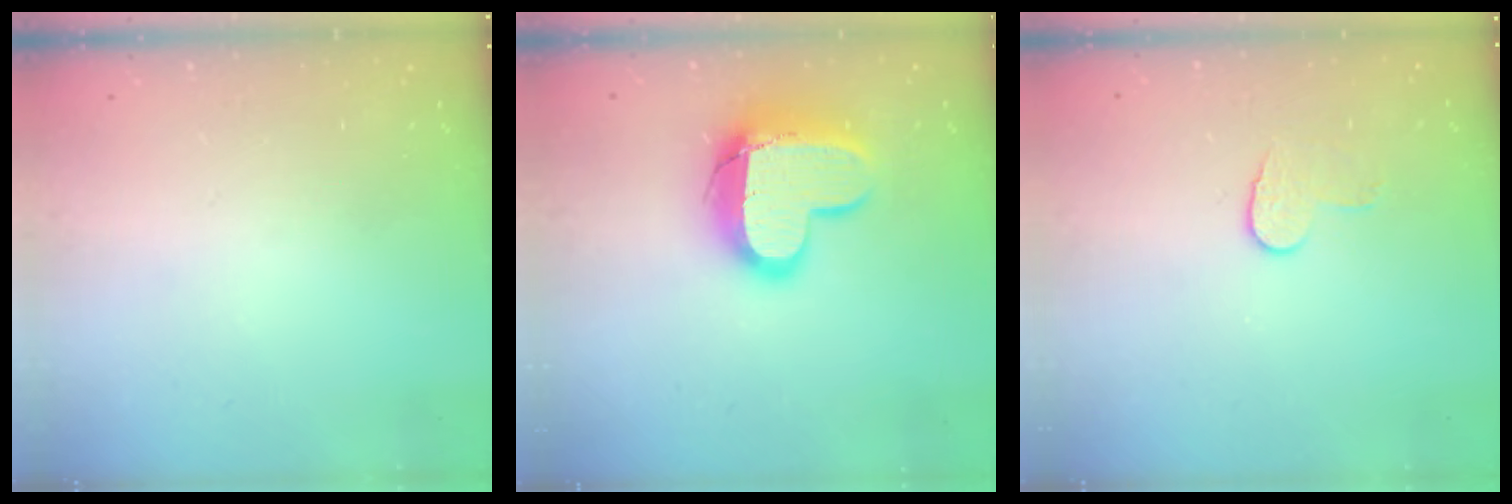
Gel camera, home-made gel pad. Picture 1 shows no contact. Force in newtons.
{"total": 15.4, "press": 15.4, "slide": 1.1}
{"total": 6.1, "press": 6.1, "slide": 0.5}